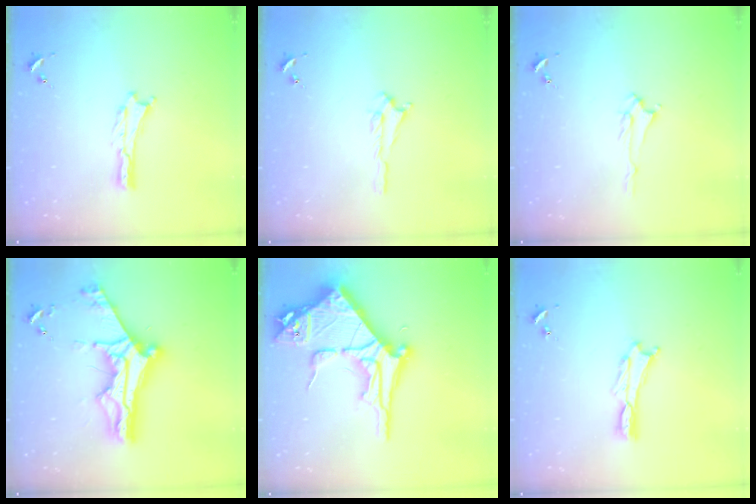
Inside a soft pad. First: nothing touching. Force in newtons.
{"total": 0.7, "press": 0.7, "slide": 0.2}
{"total": 1.4, "press": 1.4, "slide": 0.3}
{"total": 11.7, "press": 11.6, "slide": 1.2}
{"total": 14.6, "press": 14.5, "slide": 1.5}
{"total": 0.0}